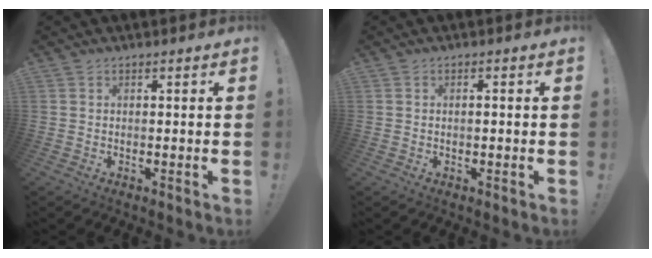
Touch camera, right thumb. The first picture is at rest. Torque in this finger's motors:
{"motor_torque": [-0.06, -0.26, -0.31, -0.05, 0.00]}